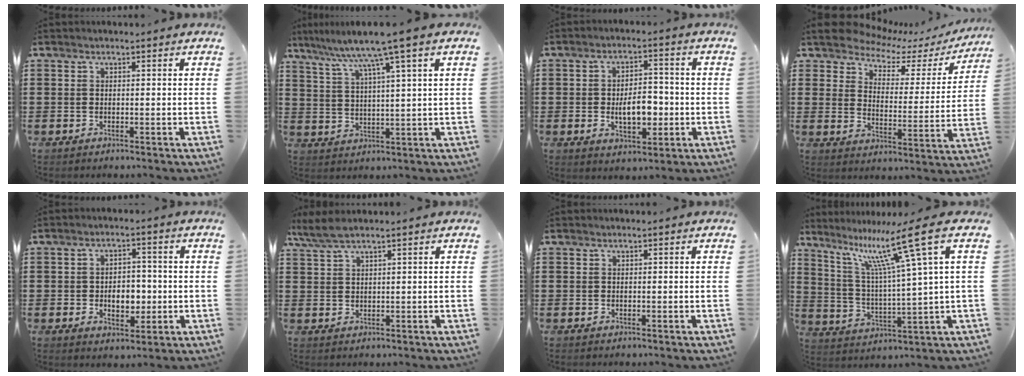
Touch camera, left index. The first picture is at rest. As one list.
[{"total": 7.2, "force": [5.0, -0.5, 5.1], "torque": [-0.119, -0.026, 0.078]}, {"total": 6.9, "force": [-1.2, 3.6, 5.7], "torque": [-0.077, 0.000, -0.027]}, {"total": 5.7, "force": [5.3, 1.5, 1.4], "torque": [-0.059, -0.033, 0.089]}, {"total": 5.5, "force": [-0.8, 3.6, 4.1], "torque": [-0.065, 0.003, -0.022]}, {"total": 3.6, "force": [2.5, 0.3, 2.5], "torque": [-0.053, 0.003, 0.048]}, {"total": 0.0}, {"total": 13.1, "force": [7.6, -0.1, 10.7], "torque": [-0.207, -0.029, 0.113]}]